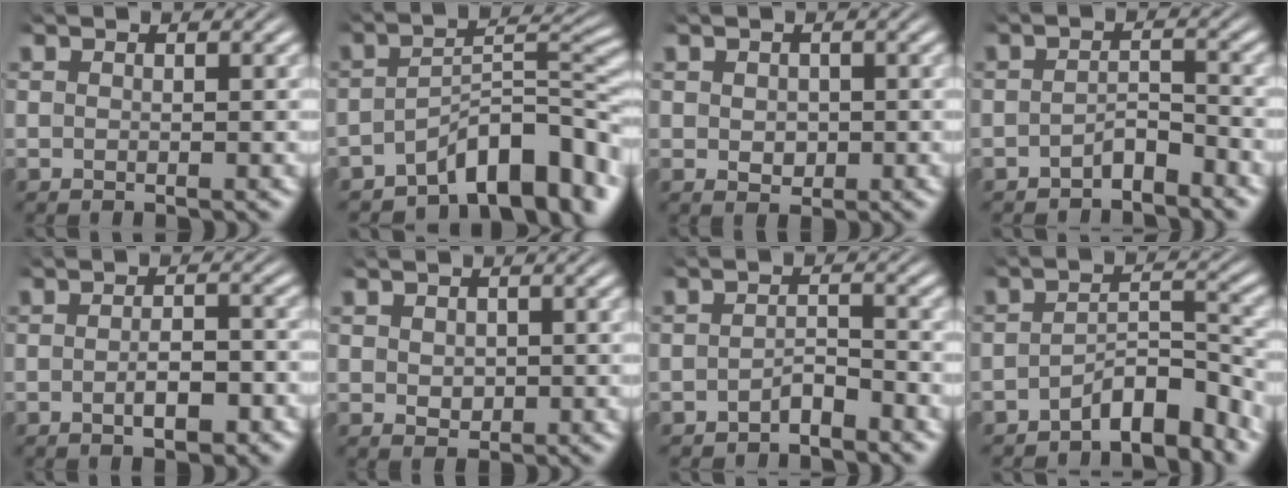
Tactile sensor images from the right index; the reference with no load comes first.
{"total": 7.8, "force": [-4.4, 2.7, 5.8], "torque": [-0.080, -0.019, -0.060]}
{"total": 1.1, "force": [0.0, 0.8, 0.7], "torque": [-0.014, -0.012, 0.012]}
{"total": 2.4, "force": [-2.3, 0.5, 0.7], "torque": [0.000, -0.006, -0.040]}
{"total": 2.9, "force": [-1.6, 1.1, 2.2], "torque": [-0.028, -0.001, -0.029]}
{"total": 0.9, "force": [0.2, 0.6, 0.7], "torque": [-0.012, -0.012, 0.016]}
{"total": 2.1, "force": [-1.9, 0.5, 0.6], "torque": [-0.001, -0.006, -0.035]}
{"total": 4.7, "force": [-4.0, 1.1, 2.4], "torque": [-0.021, -0.004, -0.065]}